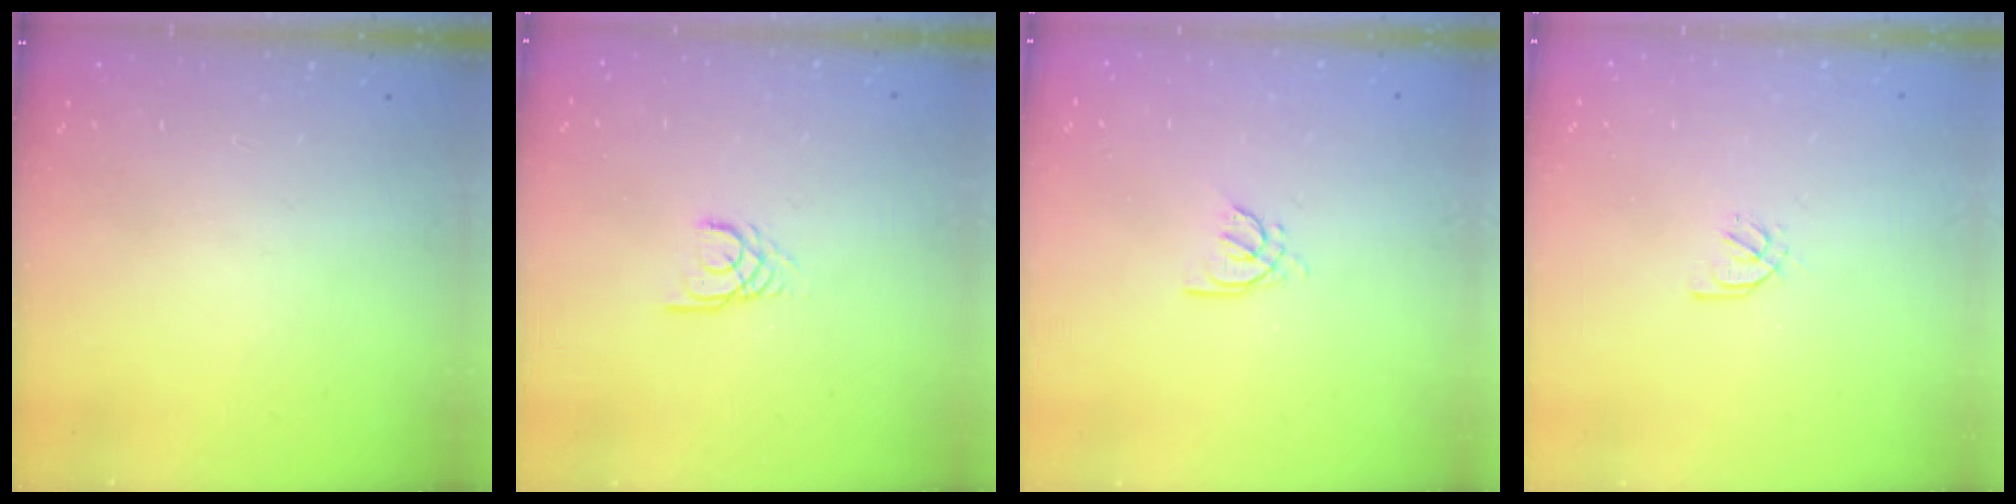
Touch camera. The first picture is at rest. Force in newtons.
{"total": 2.2, "press": 2.2, "slide": 0.2}
{"total": 2.1, "press": 2.0, "slide": 0.6}
{"total": 1.8, "press": 1.8, "slide": 0.4}